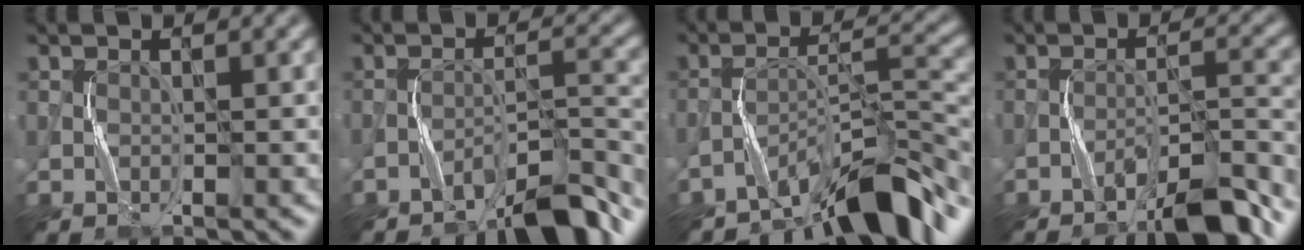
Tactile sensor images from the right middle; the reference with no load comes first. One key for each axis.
{"total": 5.4, "fx": -4.7, "fy": 0.4, "fz": 2.7, "tx": -0.040, "ty": 0.012, "tz": -0.078}
{"total": 8.2, "fx": -6.7, "fy": 1.5, "fz": 4.4, "tx": -0.063, "ty": 0.006, "tz": -0.118}
{"total": 6.2, "fx": -4.9, "fy": 0.8, "fz": 3.7, "tx": -0.055, "ty": 0.011, "tz": -0.077}